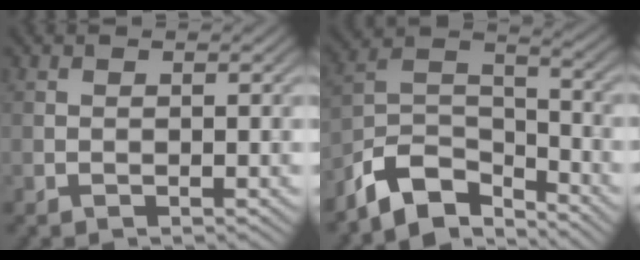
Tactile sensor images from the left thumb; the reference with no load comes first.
{"total": 9.6, "force": [-7.3, 4.0, 4.7], "torque": [-0.086, -0.002, -0.155]}